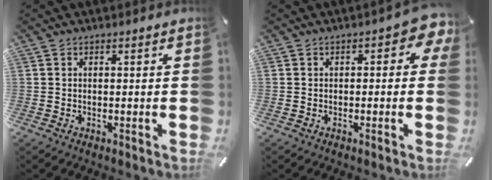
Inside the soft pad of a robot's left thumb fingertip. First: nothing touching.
{"total": 4.0, "force": [0.6, 2.2, 3.3], "torque": [-0.048, 0.006, 0.006]}